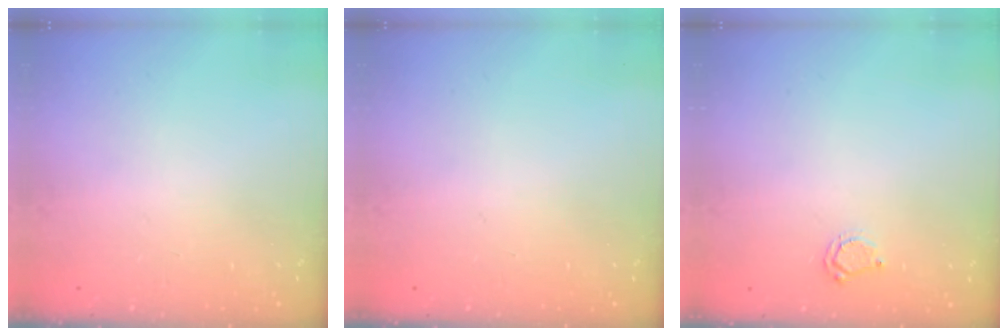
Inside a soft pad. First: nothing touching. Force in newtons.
{"total": 0.0}
{"total": 4.2, "press": 4.2, "slide": 0.2}